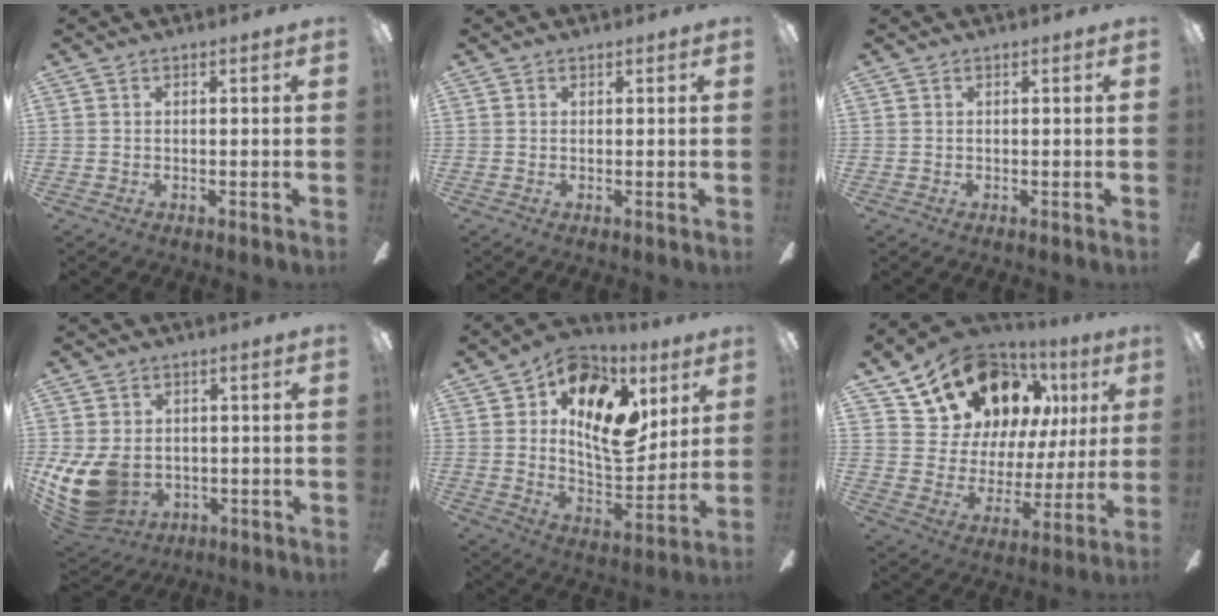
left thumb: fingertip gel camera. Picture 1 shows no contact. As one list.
[{"total": 0.0}, {"total": 0.0}, {"total": 12.6, "force": [-2.1, 9.8, 7.6], "torque": [-0.185, 0.005, -0.034]}, {"total": 18.1, "force": [7.5, 9.7, 13.3], "torque": [-0.188, -0.028, 0.131]}, {"total": 17.4, "force": [12.0, 10.5, 6.9], "torque": [-0.131, -0.075, 0.228]}]